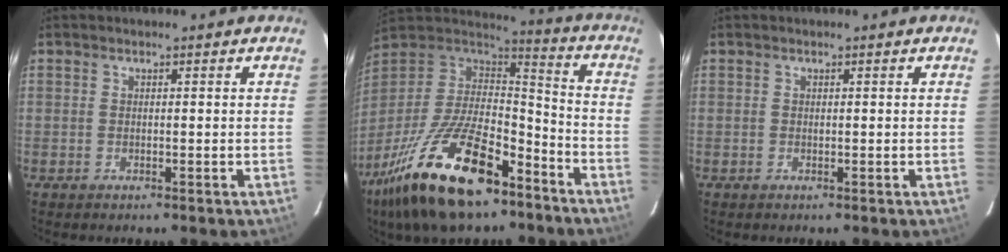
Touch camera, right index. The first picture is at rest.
{"total": 26.5, "force": [-16.1, 10.9, 18.0], "torque": [-0.357, -0.029, -0.269]}
{"total": 0.0}